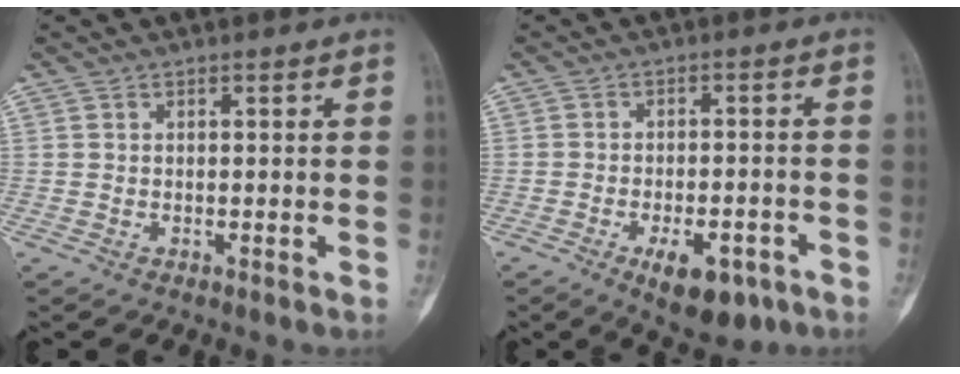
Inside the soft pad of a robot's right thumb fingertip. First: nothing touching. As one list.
[{"total": 9.4, "force": [-4.9, 4.4, 6.7], "torque": [-0.083, 0.018, -0.064]}]